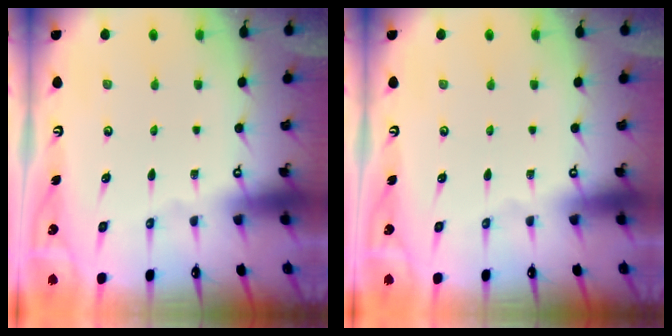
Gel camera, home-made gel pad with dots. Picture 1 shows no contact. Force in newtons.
{"total": 0.0}